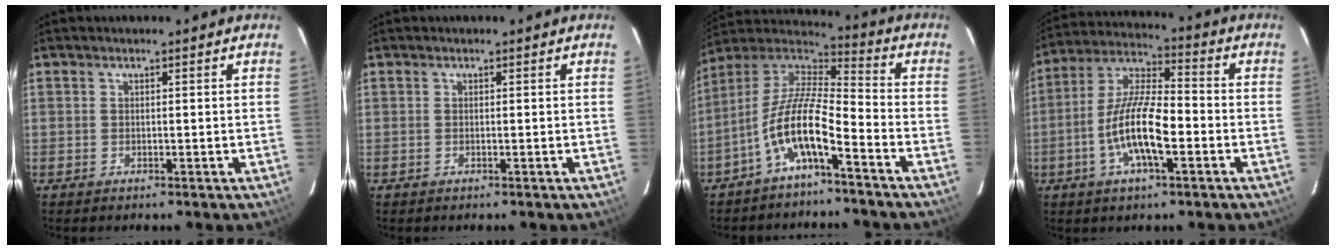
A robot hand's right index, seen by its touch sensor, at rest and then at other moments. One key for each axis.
{"total": 0.0}
{"total": 11.4, "fx": -6.2, "fy": 2.7, "fz": 9.2, "tx": -0.187, "ty": 0.009, "tz": -0.122}
{"total": 12.6, "fx": -4.1, "fy": 3.7, "fz": 11.3, "tx": -0.230, "ty": 0.000, "tz": -0.079}